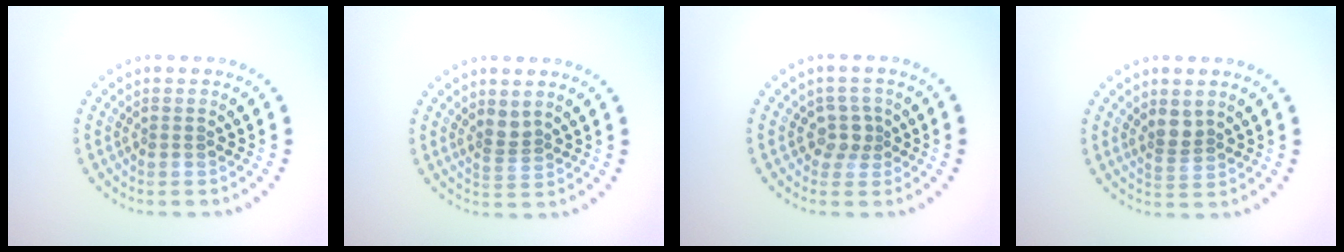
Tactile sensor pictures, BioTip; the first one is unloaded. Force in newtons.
{"total": 1.4, "press": 0.9, "slide": 1.0}
{"total": 1.9, "press": 1.6, "slide": 1.1}
{"total": 1.5, "press": 1.2, "slide": 0.9}